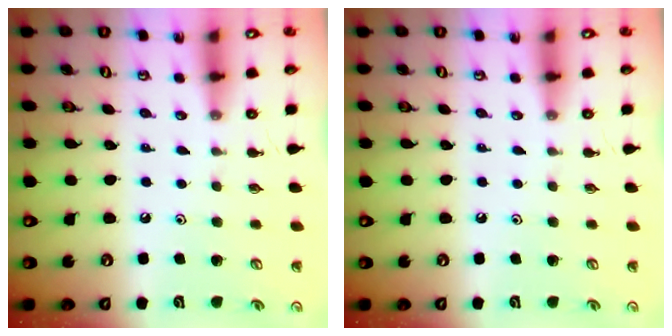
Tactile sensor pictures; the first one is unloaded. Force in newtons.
{"total": 0.0}